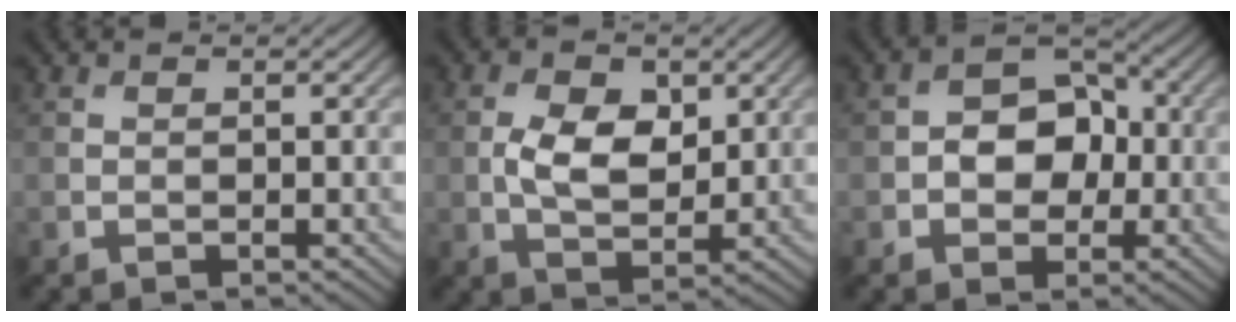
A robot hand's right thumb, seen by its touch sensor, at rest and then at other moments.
{"total": 6.0, "force": [0.9, 3.6, 4.7], "torque": [-0.091, -0.003, 0.016]}
{"total": 6.1, "force": [-0.5, 4.6, 4.0], "torque": [-0.052, 0.007, -0.020]}